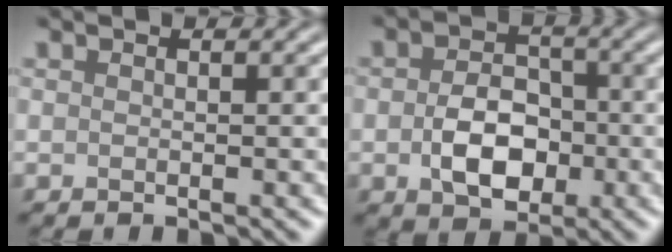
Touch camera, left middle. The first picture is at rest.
{"total": 5.3, "force": [-1.1, 3.6, 3.7], "torque": [-0.065, -0.003, -0.021]}